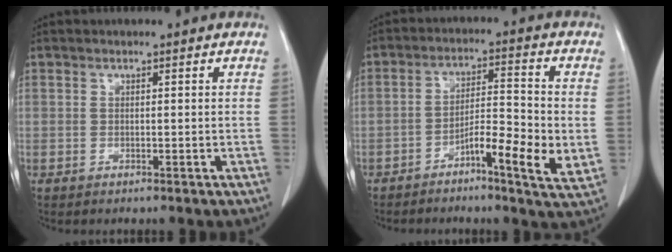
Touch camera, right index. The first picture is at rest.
{"total": 9.3, "force": [-2.8, 1.1, 8.8], "torque": [-0.141, 0.002, -0.050]}